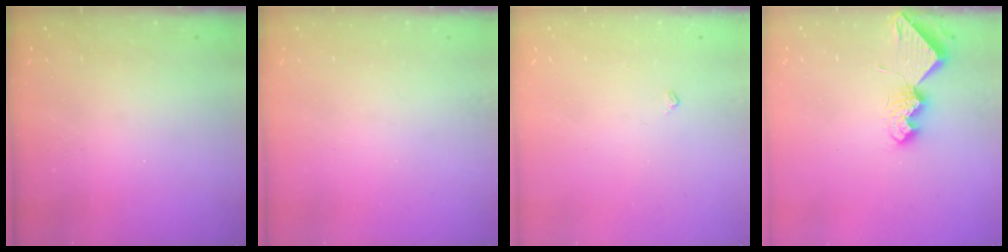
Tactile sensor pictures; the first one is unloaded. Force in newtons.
{"total": 0.0}
{"total": 3.3, "press": 3.2, "slide": 0.5}
{"total": 10.0, "press": 9.9, "slide": 1.0}